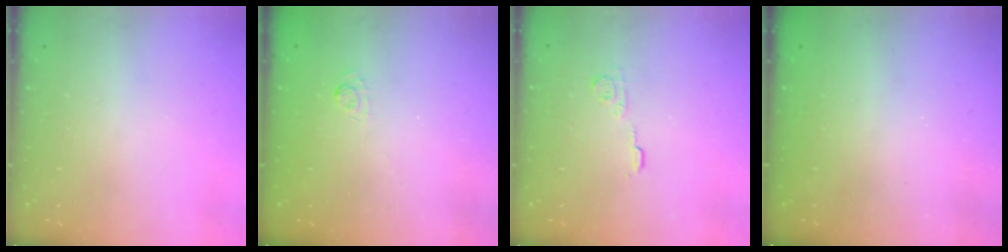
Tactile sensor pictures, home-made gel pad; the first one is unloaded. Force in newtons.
{"total": 2.1, "press": 1.5, "slide": 1.4}
{"total": 5.8, "press": 5.8, "slide": 0.7}
{"total": 2.4, "press": 2.3, "slide": 0.8}